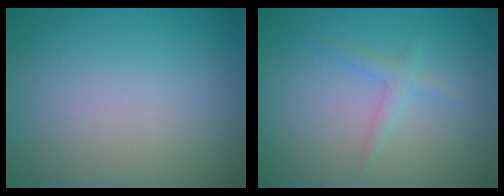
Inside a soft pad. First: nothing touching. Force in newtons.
{"total": 1.4, "press": 1.4, "slide": 0.0}